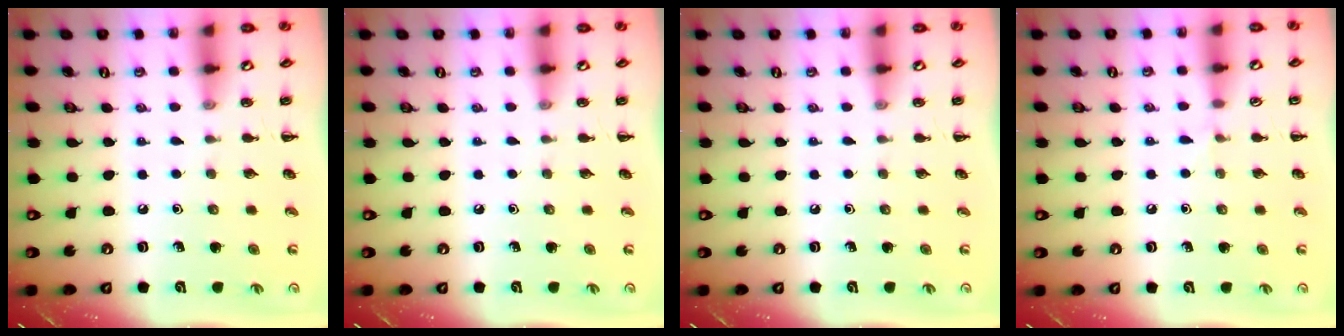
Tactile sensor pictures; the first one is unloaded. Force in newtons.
{"total": 0.0}
{"total": 0.0}
{"total": 3.5, "press": 3.3, "slide": 1.2}